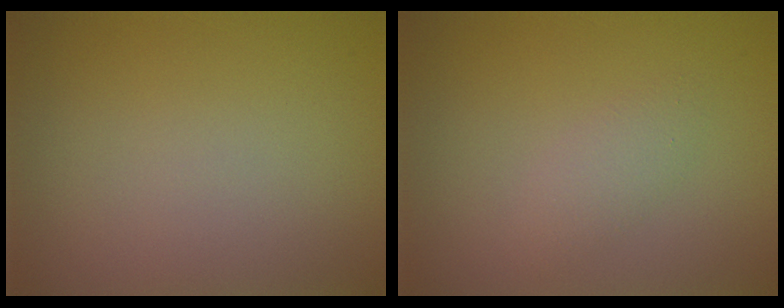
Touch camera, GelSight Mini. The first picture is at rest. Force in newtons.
{"total": 1.4, "press": 1.4, "slide": 0.1}